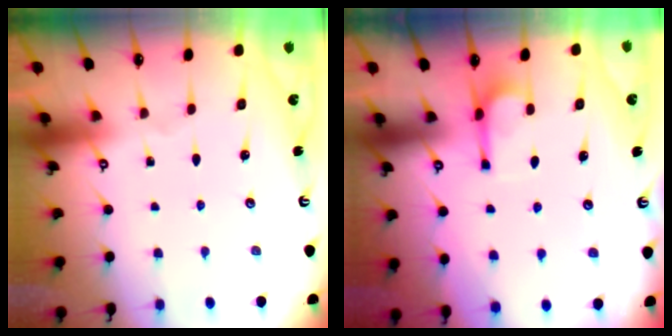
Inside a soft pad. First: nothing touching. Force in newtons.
{"total": 3.9, "press": 3.9, "slide": 0.6}